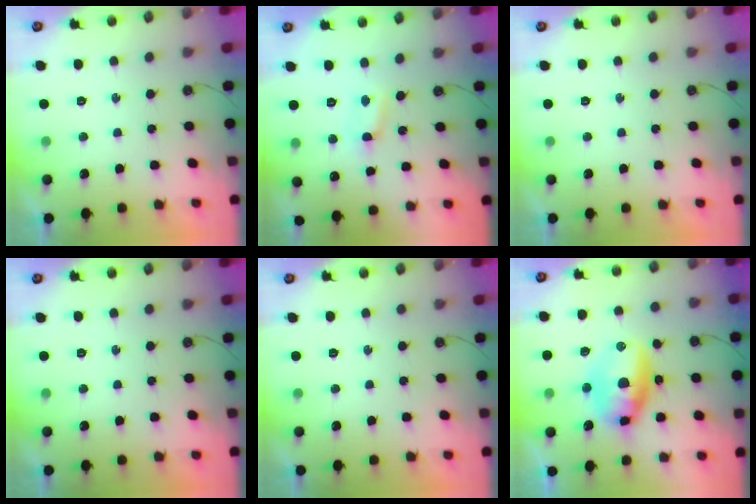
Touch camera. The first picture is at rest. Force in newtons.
{"total": 1.6, "press": 1.5, "slide": 0.3}
{"total": 0.0}
{"total": 0.0}
{"total": 0.0}
{"total": 20.3, "press": 15.2, "slide": 13.4}